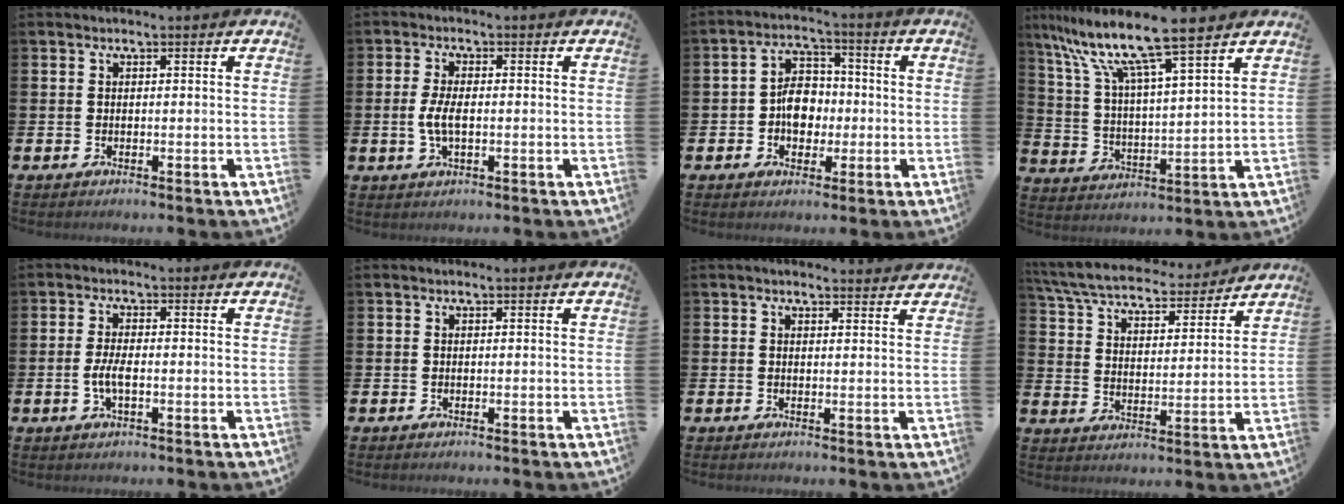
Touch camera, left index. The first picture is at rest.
{"total": 3.6, "force": [-0.3, 1.5, 3.3], "torque": [-0.060, 0.000, -0.011]}
{"total": 5.6, "force": [-0.6, 4.2, 3.6], "torque": [-0.060, 0.009, -0.018]}
{"total": 11.4, "force": [9.6, 1.1, 6.1], "torque": [-0.155, -0.052, 0.163]}
{"total": 2.9, "force": [-0.6, 1.0, 2.7], "torque": [-0.040, -0.001, -0.014]}
{"total": 0.0}
{"total": 1.6, "force": [1.6, 0.3, 0.2], "torque": [0.006, -0.008, 0.026]}
{"total": 6.9, "force": [6.5, 1.5, 1.7], "torque": [-0.066, -0.044, 0.112]}